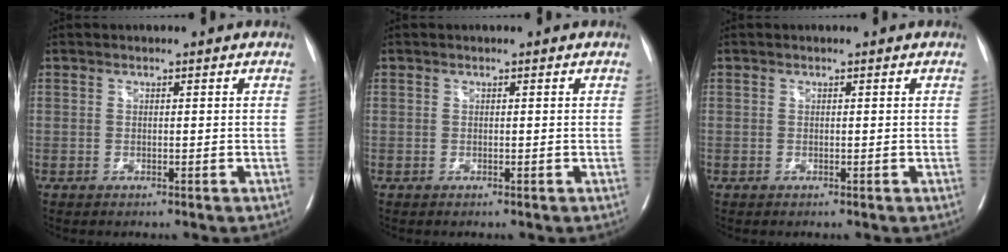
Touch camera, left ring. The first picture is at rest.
{"total": 0.0}
{"total": 0.0}